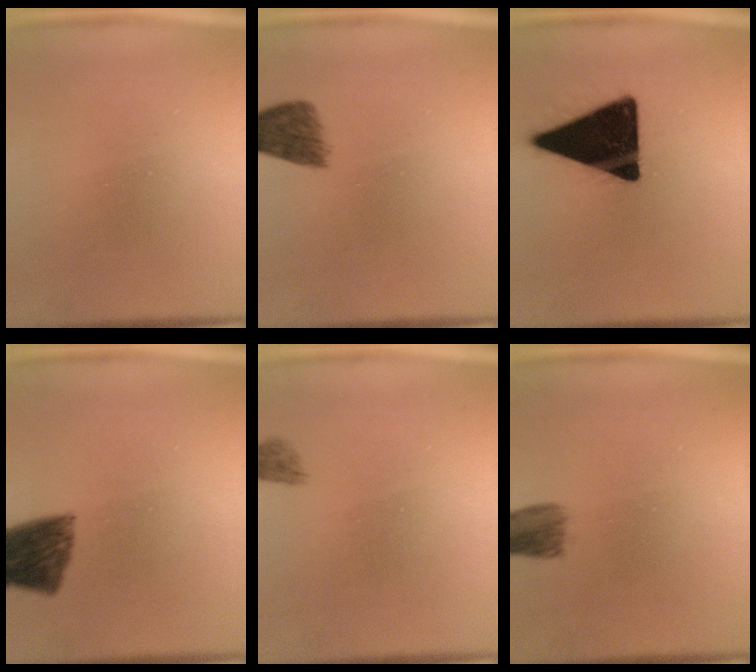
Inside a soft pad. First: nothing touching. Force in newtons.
{"total": 5.1}
{"total": 19.5}
{"total": 8.6}
{"total": 1.6}
{"total": 3.1}